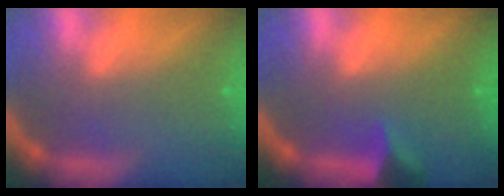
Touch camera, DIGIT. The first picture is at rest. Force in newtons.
{"total": 2.9}